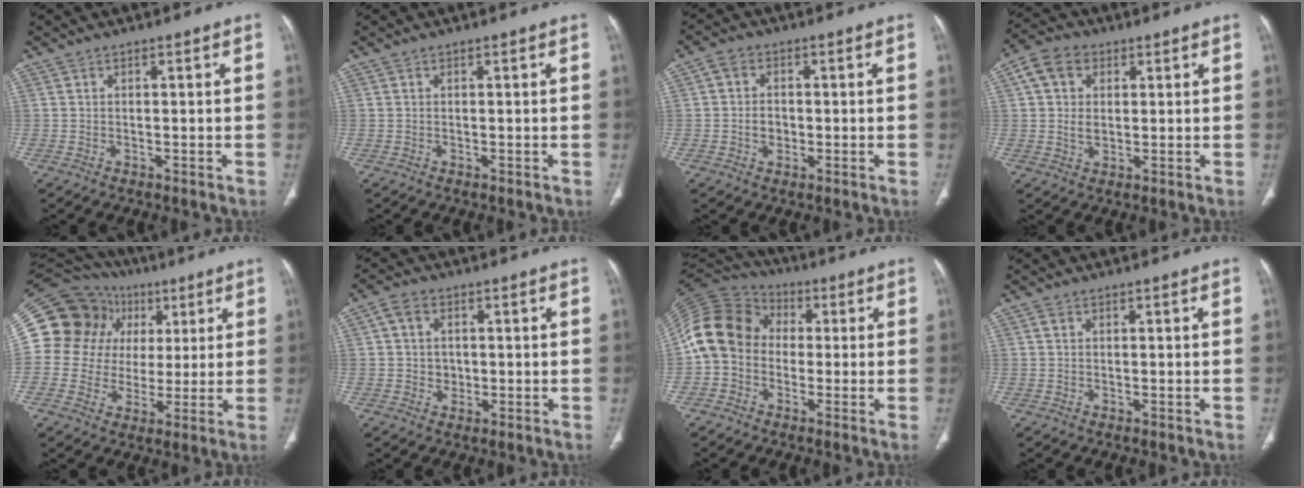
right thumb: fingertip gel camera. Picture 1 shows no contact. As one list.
[{"total": 0.0}, {"total": 4.4, "force": [-0.6, 3.6, 2.5], "torque": [-0.034, 0.008, -0.013]}, {"total": 7.8, "force": [2.0, 5.8, 4.9], "torque": [-0.082, 0.005, 0.032]}, {"total": 19.9, "force": [5.4, 17.9, 6.9], "torque": [-0.098, 0.050, 0.100]}, {"total": 5.0, "force": [0.6, 4.2, 2.8], "torque": [-0.033, 0.001, 0.008]}, {"total": 13.4, "force": [-0.5, 11.3, 7.2], "torque": [-0.135, 0.039, -0.026]}, {"total": 0.7, "force": [0.2, 0.5, 0.4], "torque": [-0.007, 0.003, 0.004]}]